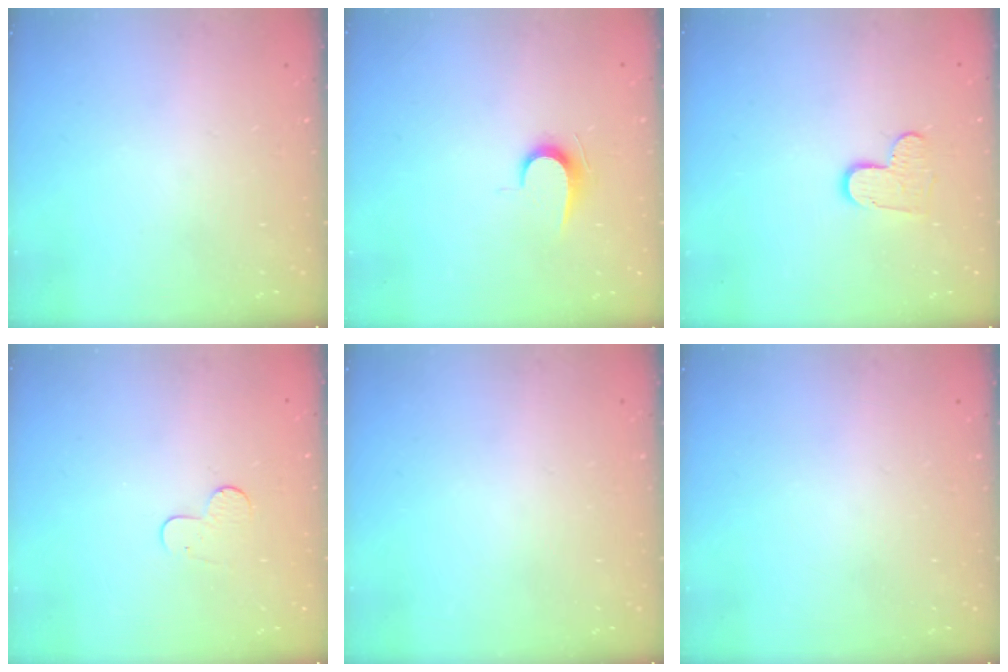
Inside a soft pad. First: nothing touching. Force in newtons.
{"total": 6.1, "press": 6.0, "slide": 0.6}
{"total": 8.3, "press": 8.3, "slide": 0.5}
{"total": 4.9, "press": 4.8, "slide": 0.5}
{"total": 0.0}
{"total": 0.0}